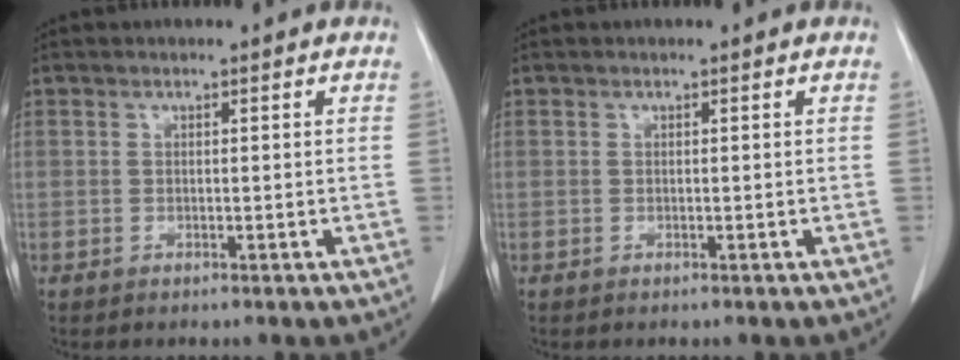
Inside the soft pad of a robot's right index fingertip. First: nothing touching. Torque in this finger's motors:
{"motor_torque": [0.00, 0.00, 0.00, 0.00]}